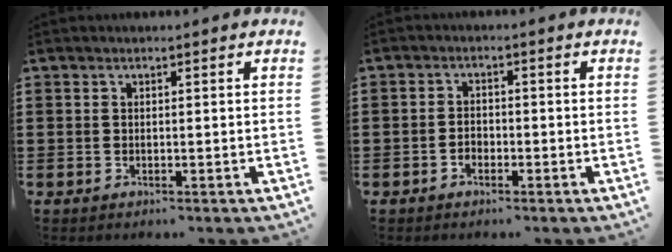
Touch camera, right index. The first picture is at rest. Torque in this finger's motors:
{"motor_torque": [-0.49, 1.47, -0.02, 0.00]}